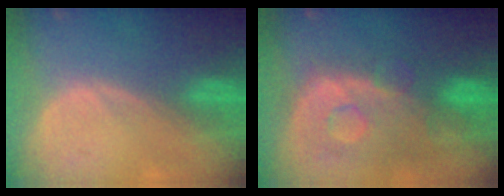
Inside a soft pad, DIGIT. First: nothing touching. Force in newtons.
{"total": 11.2, "press": 9.7, "slide": 5.6}